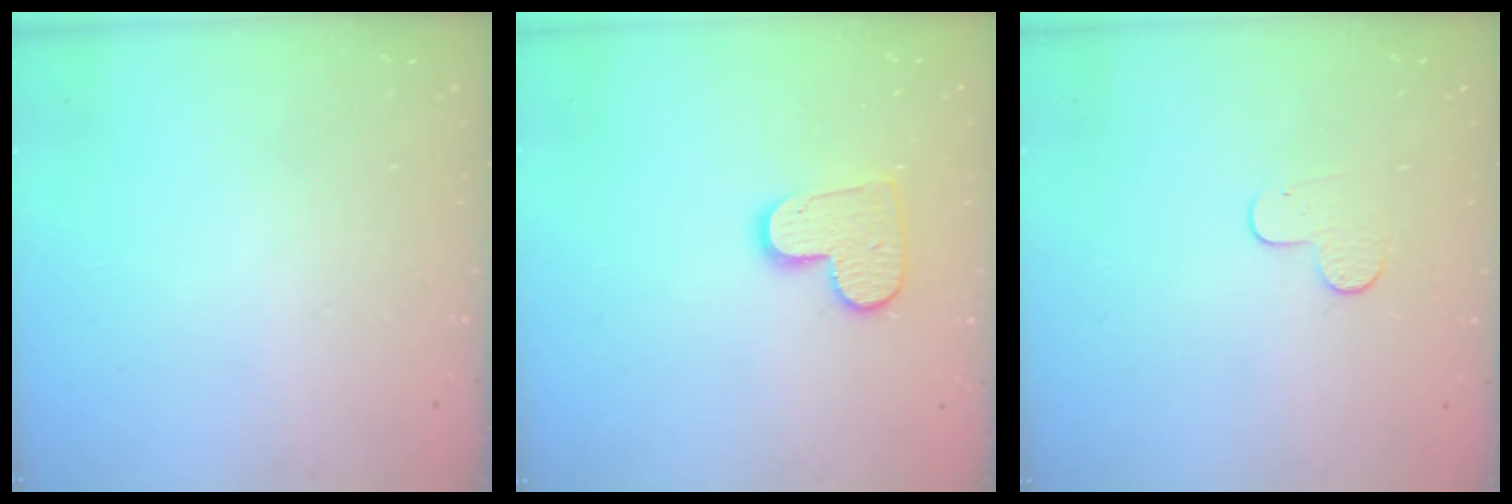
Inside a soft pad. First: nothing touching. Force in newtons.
{"total": 9.7, "press": 9.7, "slide": 0.5}
{"total": 5.9, "press": 5.9, "slide": 0.4}